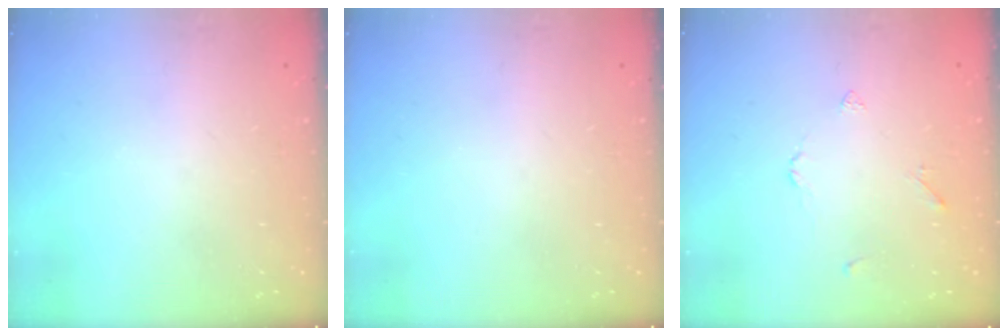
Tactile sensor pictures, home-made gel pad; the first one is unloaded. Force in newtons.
{"total": 0.0}
{"total": 2.2, "press": 2.2, "slide": 0.5}